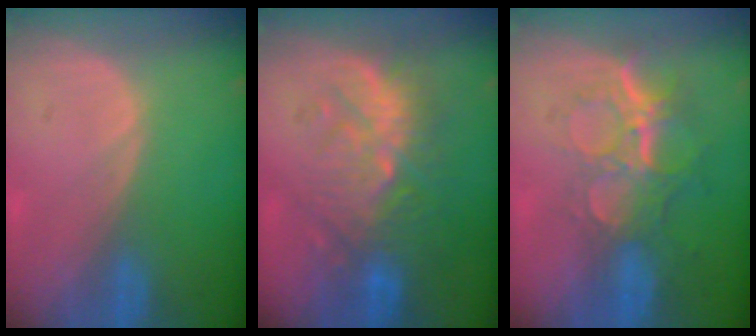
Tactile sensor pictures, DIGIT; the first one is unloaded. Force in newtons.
{"total": 9.4, "press": 9.2, "slide": 1.9}
{"total": 9.2, "press": 7.7, "slide": 5.0}